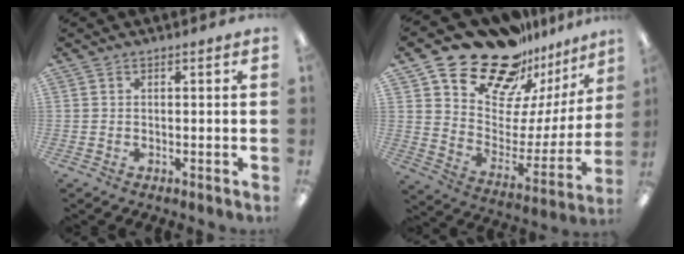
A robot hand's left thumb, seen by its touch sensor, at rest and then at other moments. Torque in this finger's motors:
{"motor_torque": [0.84, 0.63, 1.17, -1.60, 0.23]}